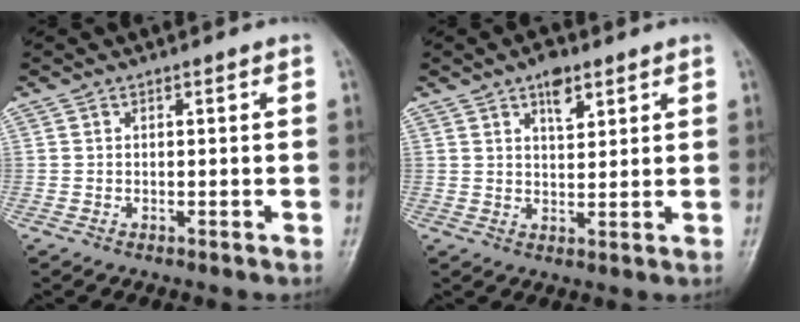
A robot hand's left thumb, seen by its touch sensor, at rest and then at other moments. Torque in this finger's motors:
{"motor_torque": [0.51, -0.70, 0.51, -0.63, 0.18]}